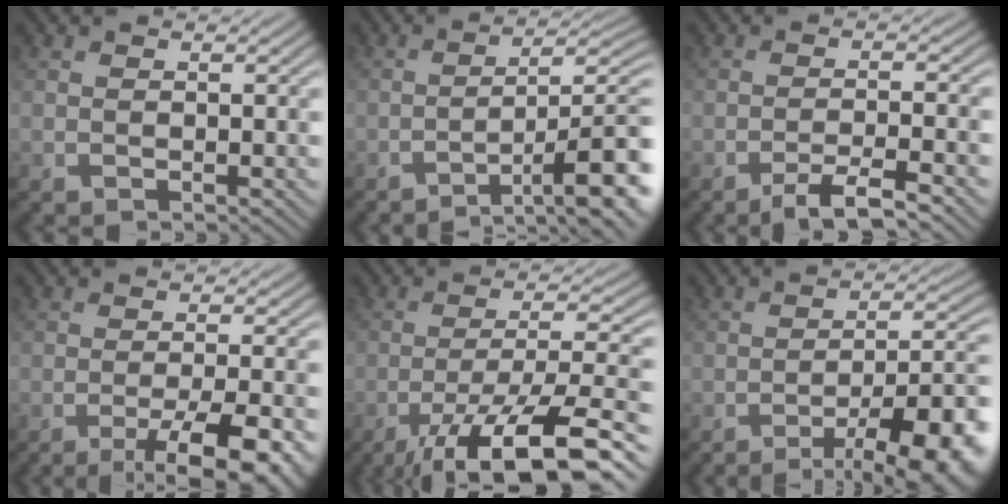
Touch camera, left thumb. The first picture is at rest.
{"total": 11.5, "force": [-6.4, 2.5, 9.2], "torque": [-0.120, 0.016, -0.091]}
{"total": 4.4, "force": [-3.1, 0.4, 3.2], "torque": [-0.046, 0.008, -0.063]}
{"total": 8.8, "force": [-4.6, 1.7, 7.3], "torque": [-0.109, 0.002, -0.064]}
{"total": 15.1, "force": [-9.1, 4.0, 11.4], "torque": [-0.195, -0.009, -0.146]}
{"total": 14.1, "force": [-8.4, 3.7, 10.7], "torque": [-0.139, 0.008, -0.116]}